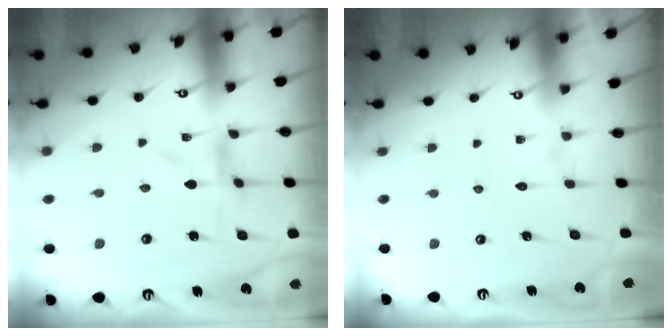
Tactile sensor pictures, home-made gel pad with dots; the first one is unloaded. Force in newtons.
{"total": 1.8, "press": 1.8, "slide": 0.1}